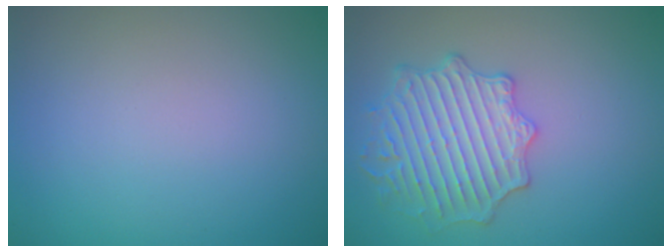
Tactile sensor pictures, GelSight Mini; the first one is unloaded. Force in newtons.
{"total": 4.3, "press": 4.3, "slide": 0.8}